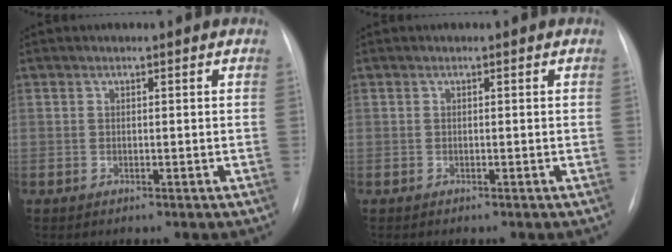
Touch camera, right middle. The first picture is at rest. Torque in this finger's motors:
{"motor_torque": [-0.28, -0.02, -0.04, -0.01]}